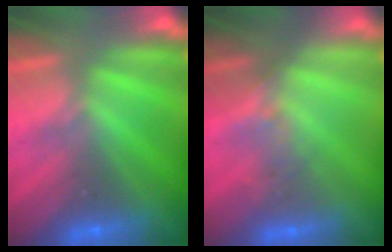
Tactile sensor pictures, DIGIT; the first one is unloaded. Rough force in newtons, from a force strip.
{"total": 2.6}